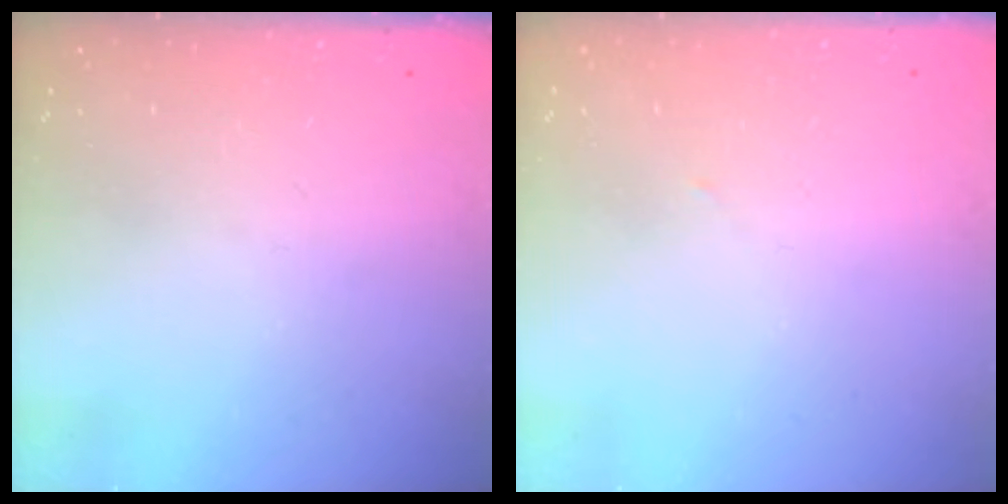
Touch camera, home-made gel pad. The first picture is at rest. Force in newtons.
{"total": 1.3, "press": 1.3, "slide": 0.0}